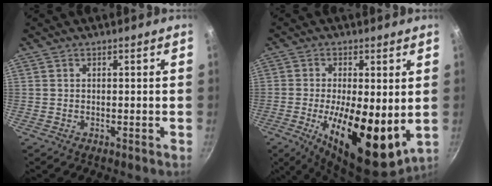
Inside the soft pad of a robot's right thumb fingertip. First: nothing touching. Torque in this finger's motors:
{"motor_torque": [2.51, 2.50, 2.18, -0.59, 0.51]}